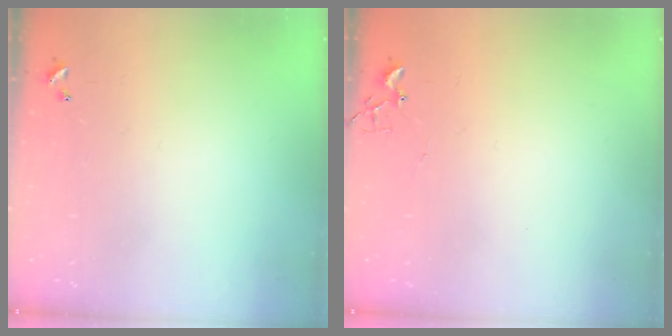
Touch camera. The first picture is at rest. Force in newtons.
{"total": 1.9, "press": 1.9, "slide": 0.2}